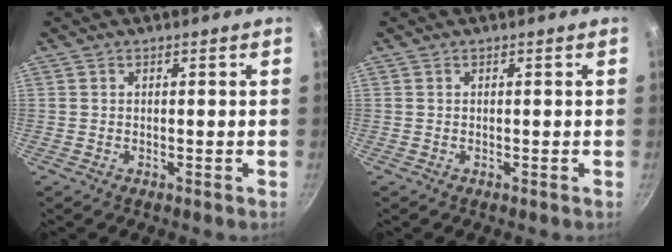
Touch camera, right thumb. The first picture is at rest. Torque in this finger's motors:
{"motor_torque": [-0.47, 0.32, -0.01, 0.15, 0.04]}